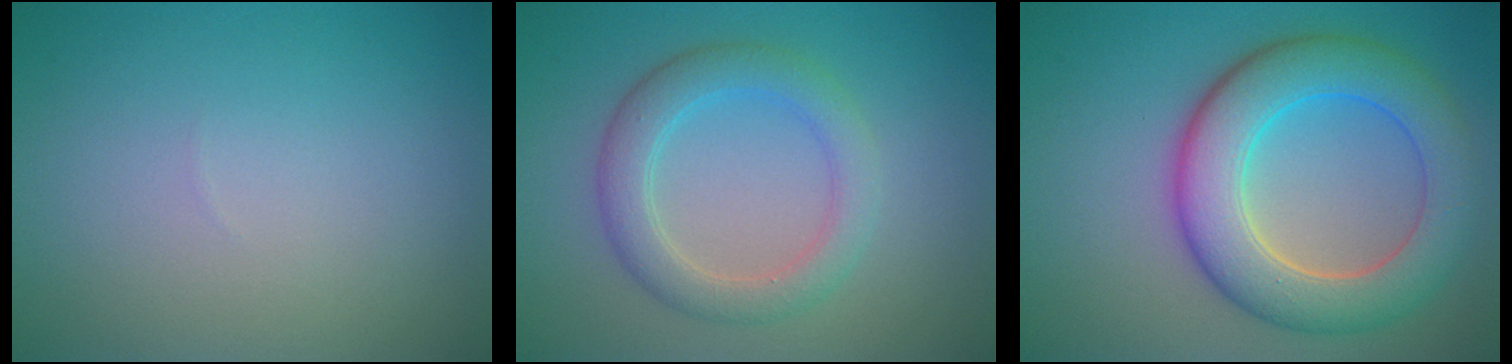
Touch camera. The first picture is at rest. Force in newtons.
{"total": 3.8, "press": 3.8, "slide": 0.1}
{"total": 8.0, "press": 8.0, "slide": 0.3}